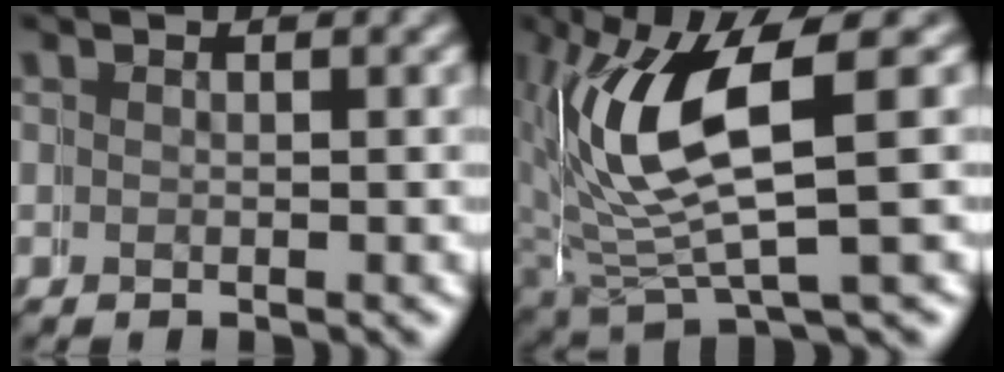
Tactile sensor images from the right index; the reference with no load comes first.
{"total": 9.7, "force": [2.0, 5.4, 7.8], "torque": [-0.160, 0.000, 0.036]}